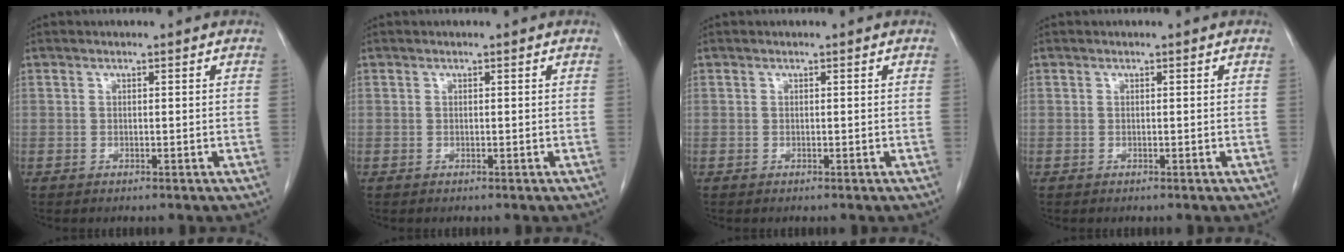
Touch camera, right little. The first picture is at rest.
{"total": 0.0}
{"total": 0.0}
{"total": 0.0}